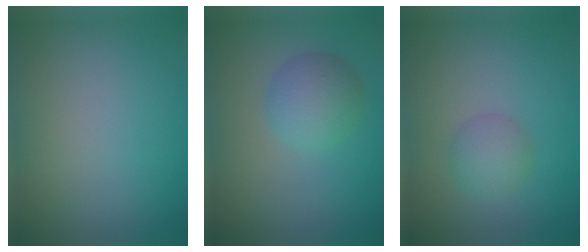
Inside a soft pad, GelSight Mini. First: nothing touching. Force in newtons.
{"total": 3.4, "press": 3.4, "slide": 0.2}
{"total": 2.2, "press": 2.2, "slide": 0.1}